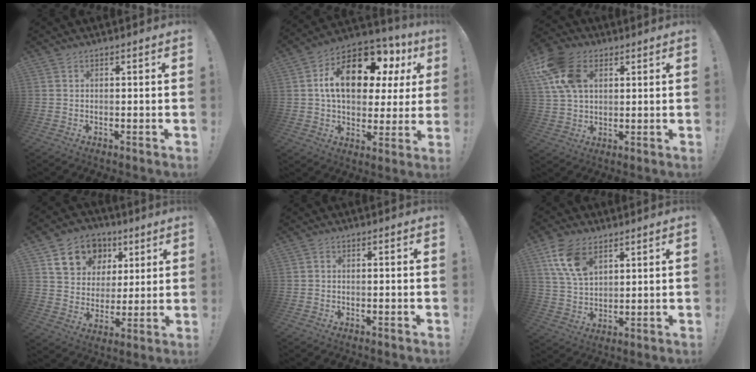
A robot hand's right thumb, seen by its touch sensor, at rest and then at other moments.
{"total": 19.1, "force": [6.8, 10.3, 14.6], "torque": [-0.230, -0.026, 0.116]}
{"total": 15.0, "force": [5.6, 10.2, 9.5], "torque": [-0.184, -0.006, 0.112]}
{"total": 13.6, "force": [6.7, 10.7, 5.0], "torque": [-0.070, -0.030, 0.132]}
{"total": 1.0, "force": [-0.9, 0.0, 0.3], "torque": [-0.004, 0.001, -0.016]}
{"total": 11.8, "force": [6.3, 6.9, 7.3], "torque": [-0.138, -0.016, 0.122]}